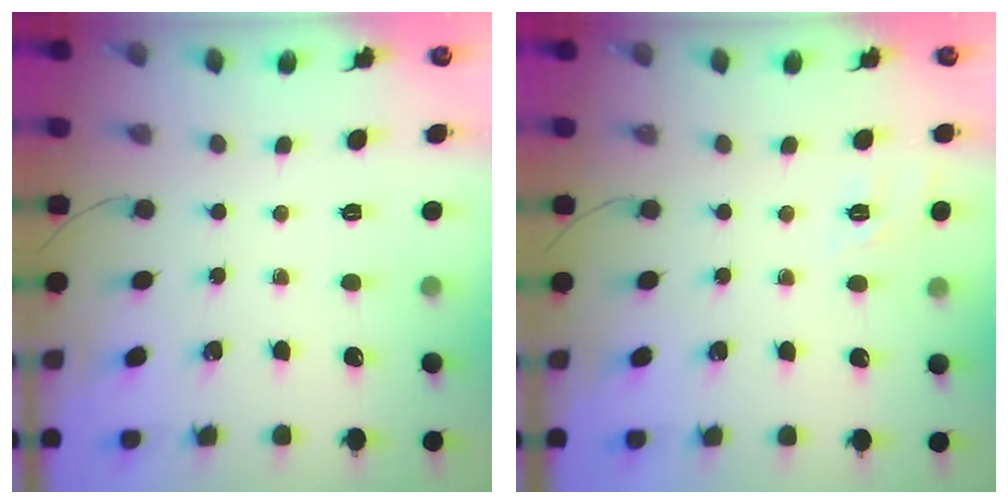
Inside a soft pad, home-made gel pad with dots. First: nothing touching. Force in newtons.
{"total": 1.8, "press": 1.0, "slide": 1.5}